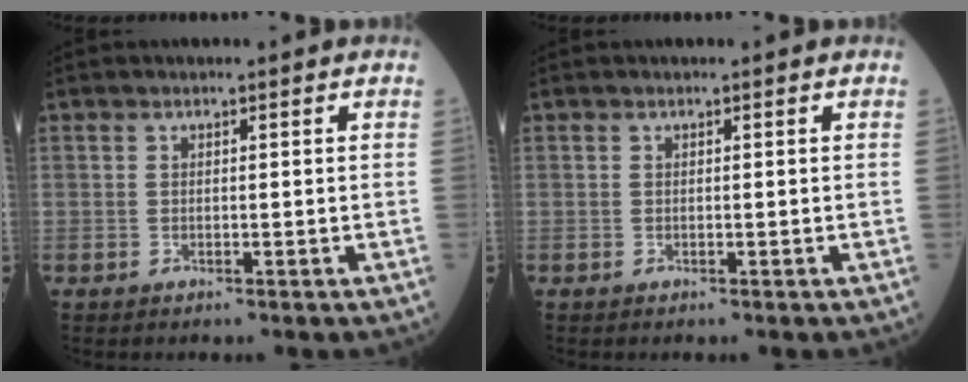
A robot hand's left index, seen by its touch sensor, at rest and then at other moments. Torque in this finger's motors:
{"motor_torque": [0.00, 0.00, 0.00, 0.00]}